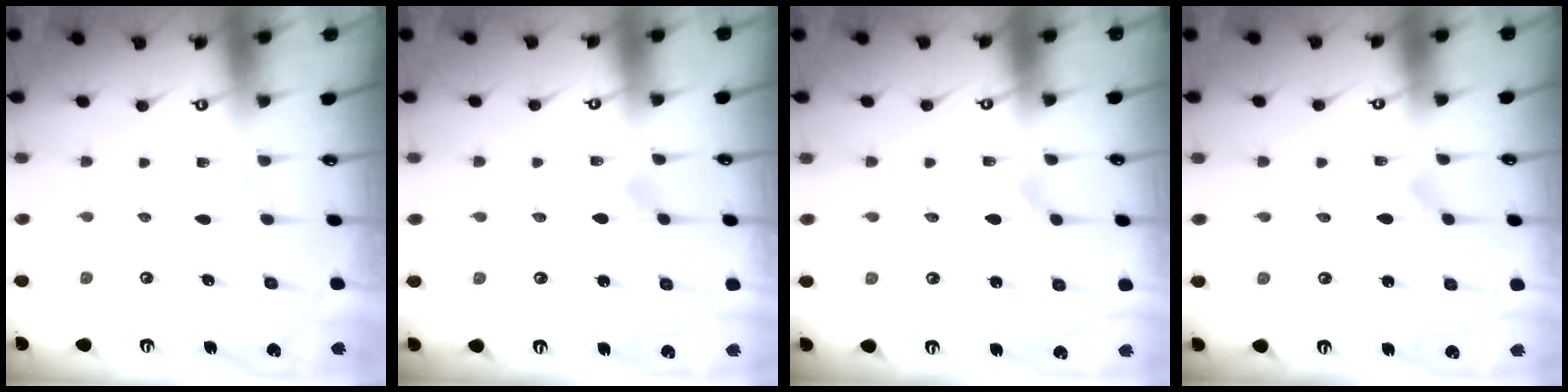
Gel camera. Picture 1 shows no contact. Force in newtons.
{"total": 2.4, "press": 2.4, "slide": 0.1}
{"total": 2.2, "press": 2.2, "slide": 0.1}
{"total": 1.5, "press": 1.5, "slide": 0.1}